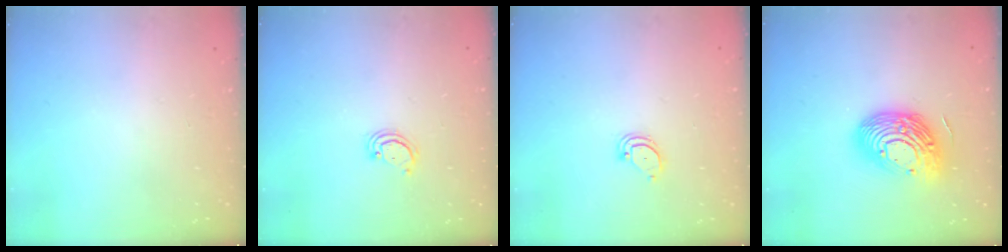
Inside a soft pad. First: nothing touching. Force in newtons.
{"total": 2.5, "press": 2.4, "slide": 0.2}
{"total": 2.9, "press": 2.9, "slide": 0.2}
{"total": 17.9, "press": 17.9, "slide": 1.2}